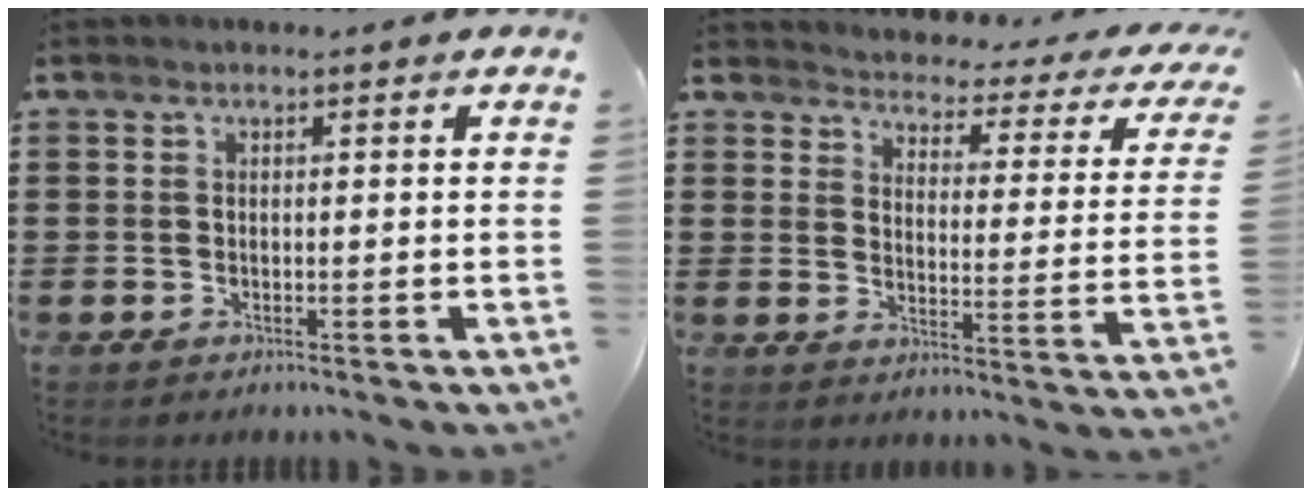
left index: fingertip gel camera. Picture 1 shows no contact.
{"total": 2.2, "force": [2.2, 0.1, 0.4], "torque": [-0.027, -0.027, 0.027]}